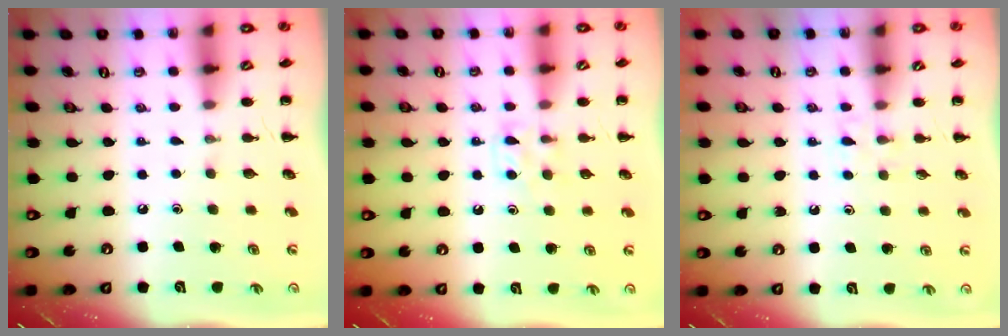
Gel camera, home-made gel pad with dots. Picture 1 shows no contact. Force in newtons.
{"total": 3.9, "press": 3.8, "slide": 1.1}
{"total": 2.2, "press": 2.0, "slide": 1.0}